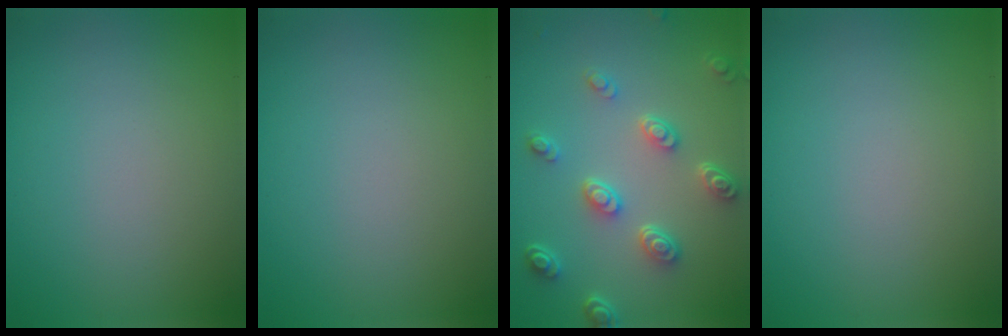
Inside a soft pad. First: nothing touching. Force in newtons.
{"total": 0.0}
{"total": 4.5, "press": 3.4, "slide": 3.0}
{"total": 0.0}